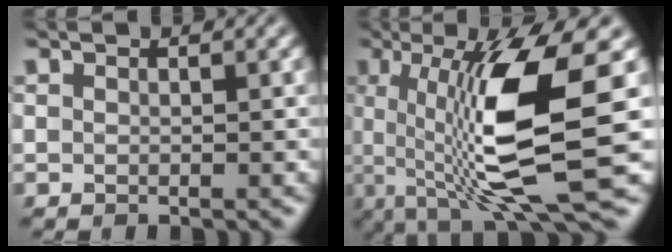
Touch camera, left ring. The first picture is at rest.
{"total": 12.0, "force": [-0.1, 2.8, 11.7], "torque": [-0.187, -0.006, -0.002]}